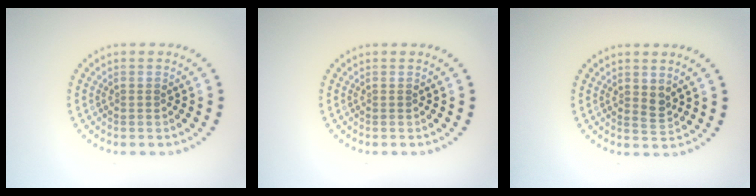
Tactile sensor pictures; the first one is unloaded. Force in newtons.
{"total": 0.0}
{"total": 1.2, "press": 1.0, "slide": 0.5}